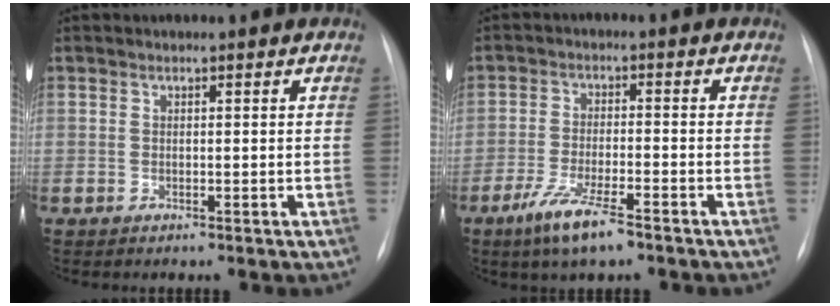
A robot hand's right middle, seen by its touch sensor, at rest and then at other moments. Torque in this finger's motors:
{"motor_torque": [1.13, -1.01, 0.63, 0.09]}